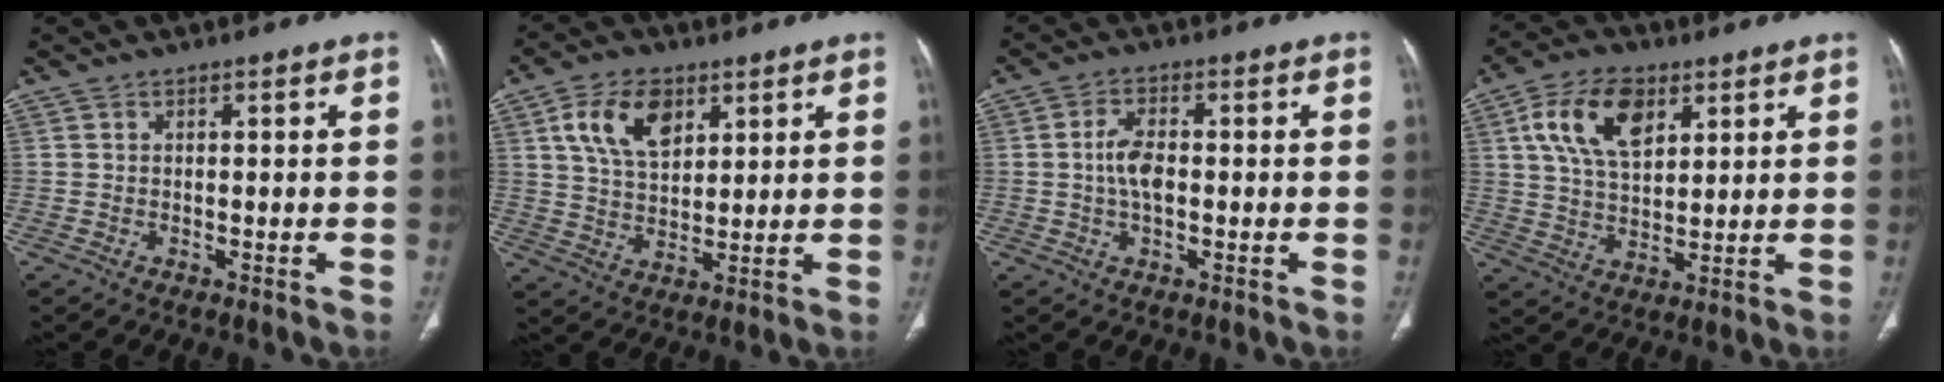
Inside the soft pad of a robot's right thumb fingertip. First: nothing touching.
{"total": 10.7, "force": [4.7, 6.4, 7.2], "torque": [-0.113, -0.016, 0.090]}
{"total": 5.1, "force": [-0.1, 2.6, 4.4], "torque": [-0.089, 0.007, -0.006]}
{"total": 12.5, "force": [5.2, 7.1, 9.0], "torque": [-0.151, -0.011, 0.097]}